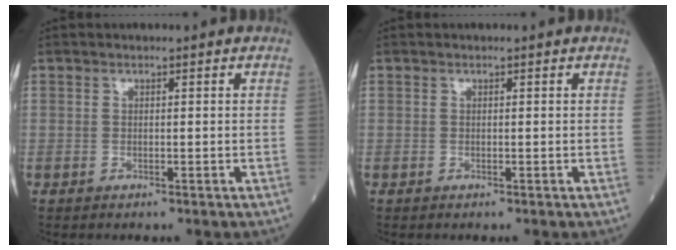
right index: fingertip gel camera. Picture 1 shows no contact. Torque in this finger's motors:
{"motor_torque": [0.02, -0.02, 0.00, -0.01]}